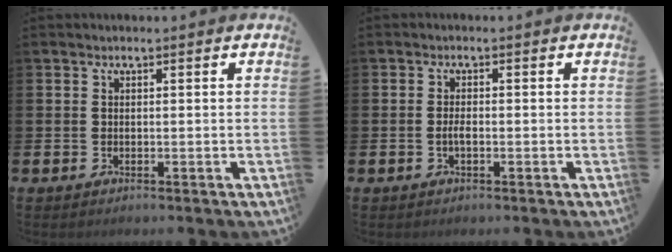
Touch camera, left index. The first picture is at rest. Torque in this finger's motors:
{"motor_torque": [0.37, 0.28, 0.03, 0.05]}